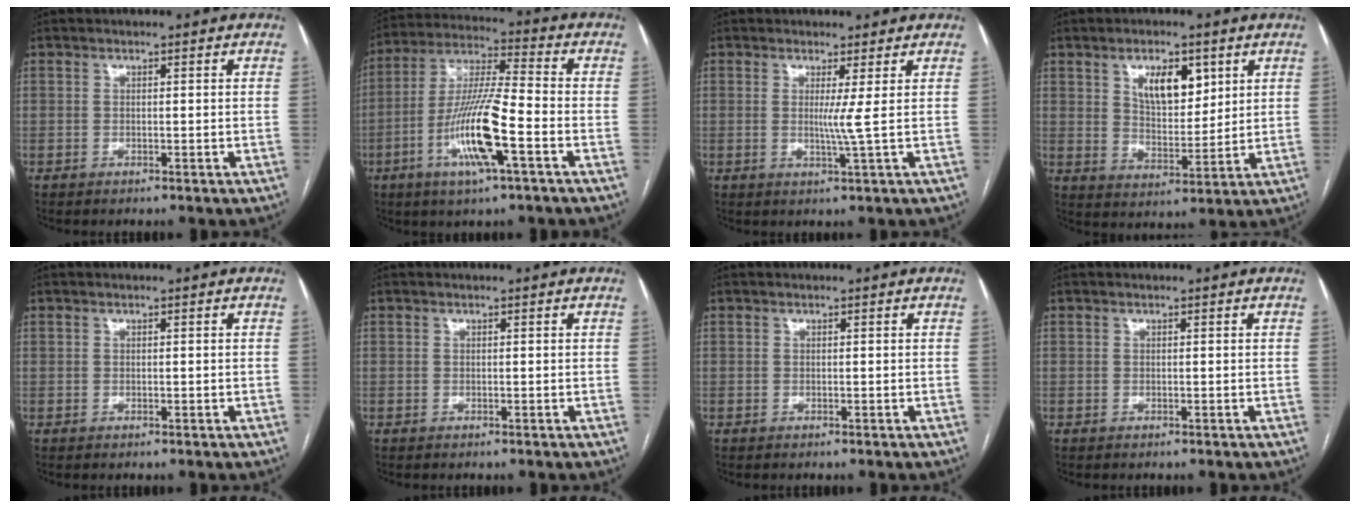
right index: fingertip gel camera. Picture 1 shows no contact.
{"total": 13.9, "force": [-4.8, 1.1, 13.0], "torque": [-0.260, -0.006, -0.092]}
{"total": 2.5, "force": [0.4, -1.1, 2.2], "torque": [-0.041, -0.009, 0.009]}
{"total": 8.1, "force": [3.8, 3.9, 6.1], "torque": [-0.100, 0.001, 0.070]}
{"total": 0.0}
{"total": 0.0}
{"total": 0.0}
{"total": 0.0}